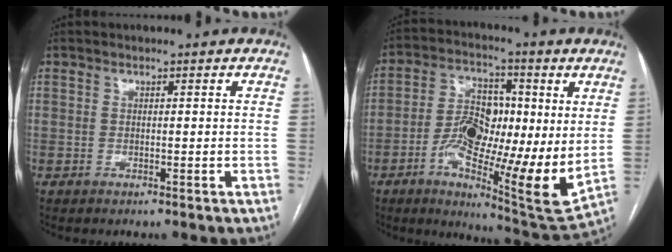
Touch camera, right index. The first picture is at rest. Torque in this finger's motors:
{"motor_torque": [1.36, -0.78, 0.90, 0.21]}